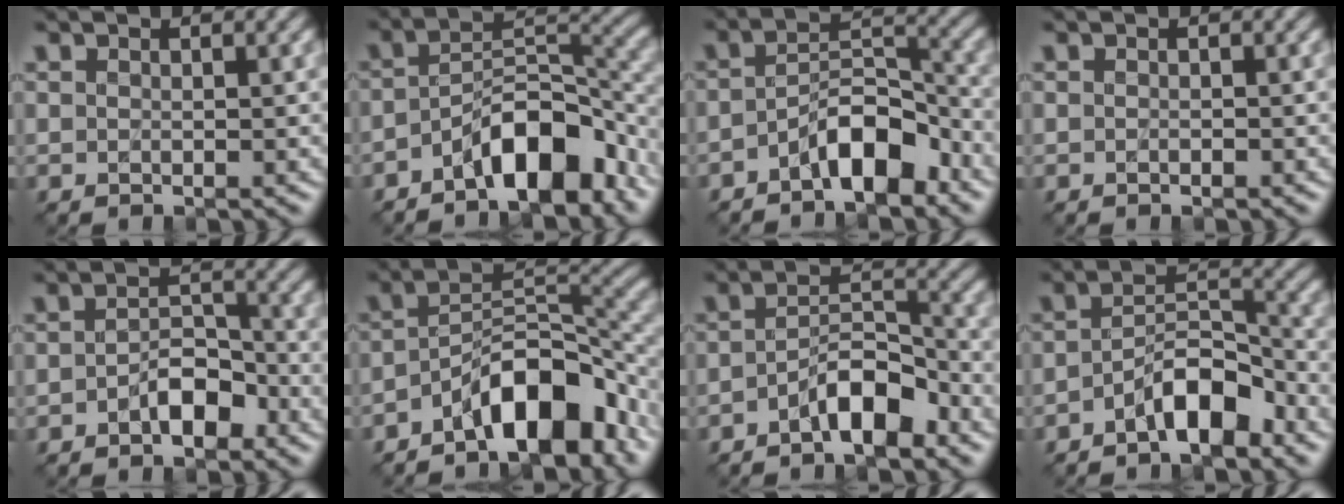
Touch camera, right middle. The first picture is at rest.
{"total": 7.3, "force": [-4.4, 2.7, 5.2], "torque": [-0.074, 0.012, -0.082]}
{"total": 5.5, "force": [-3.1, 2.2, 4.0], "torque": [-0.065, 0.013, -0.057]}
{"total": 0.0}
{"total": 3.0, "force": [-1.6, 1.5, 2.0], "torque": [-0.029, 0.011, -0.029]}
{"total": 8.6, "force": [-5.3, 3.1, 6.0], "torque": [-0.082, 0.014, -0.096]}
{"total": 4.5, "force": [-2.6, 1.6, 3.4], "torque": [-0.056, 0.012, -0.046]}
{"total": 5.1, "force": [-2.9, 1.9, 3.7], "torque": [-0.062, 0.013, -0.054]}